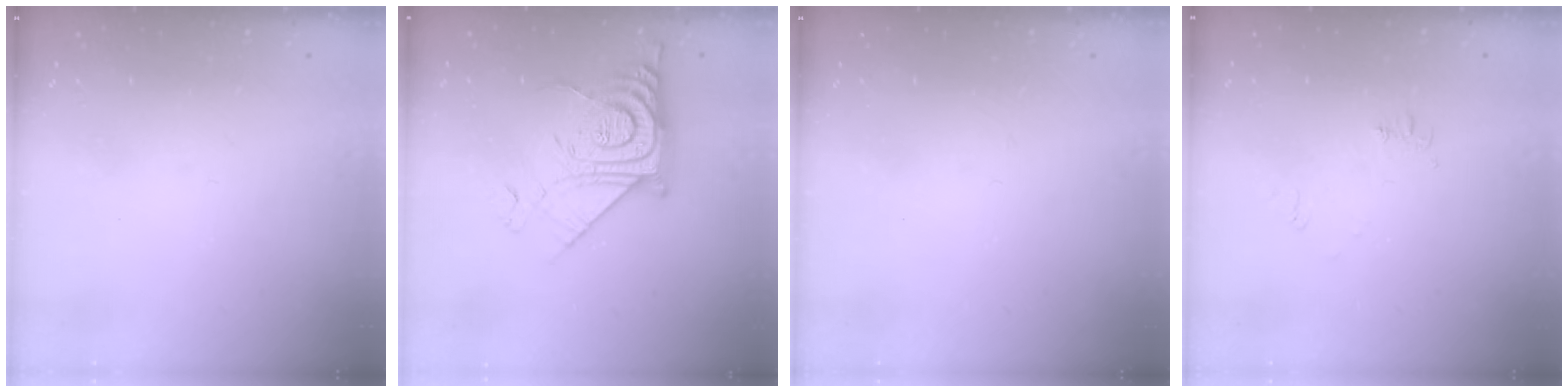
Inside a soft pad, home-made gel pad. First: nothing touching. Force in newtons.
{"total": 14.9, "press": 14.8, "slide": 1.3}
{"total": 2.7, "press": 2.7, "slide": 0.3}
{"total": 5.1, "press": 5.1, "slide": 0.7}